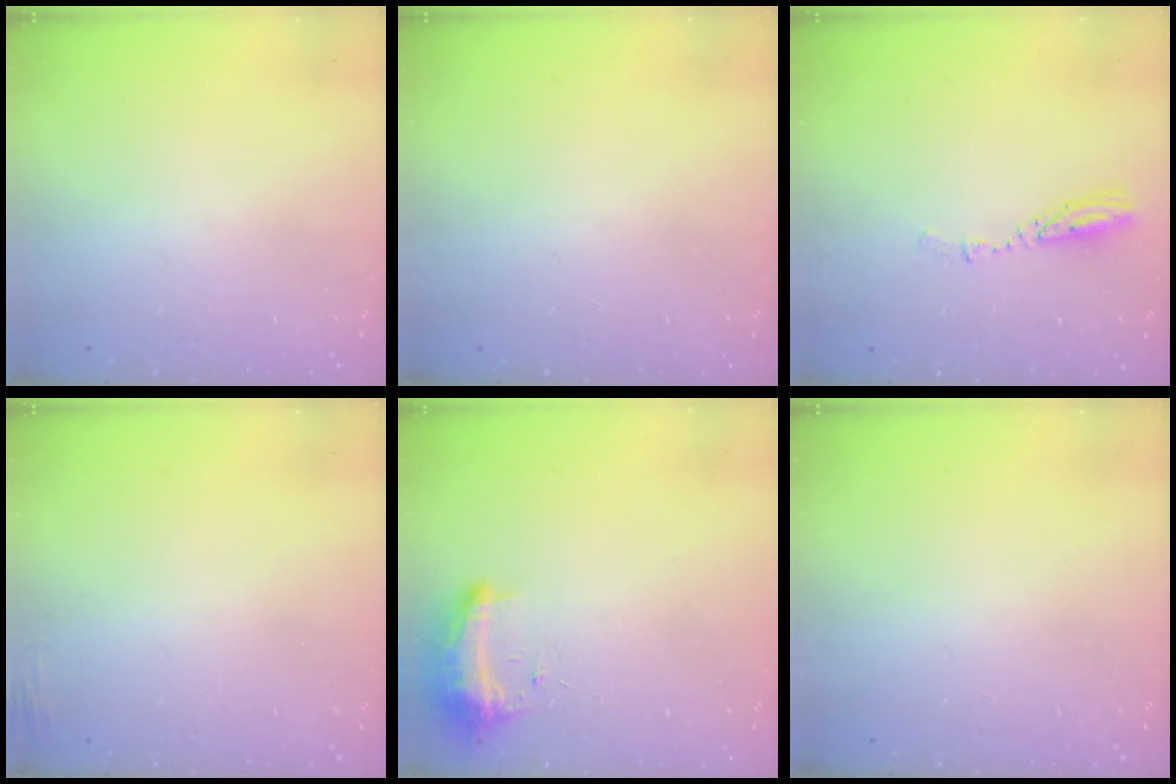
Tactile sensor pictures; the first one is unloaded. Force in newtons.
{"total": 0.0}
{"total": 3.6, "press": 3.5, "slide": 0.4}
{"total": 3.1, "press": 3.0, "slide": 0.8}
{"total": 9.9, "press": 9.8, "slide": 1.0}
{"total": 0.0}